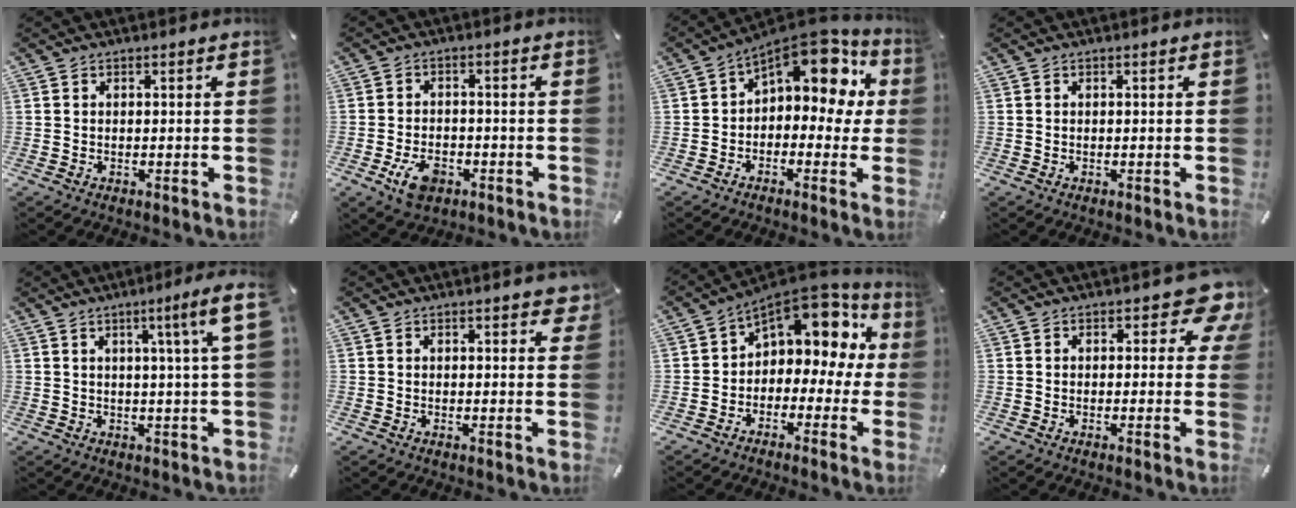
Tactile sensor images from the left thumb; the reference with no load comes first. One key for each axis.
{"total": 6.7, "fx": -3.0, "fy": 4.3, "fz": 4.1, "tx": -0.080, "ty": 0.009, "tz": -0.057}
{"total": 12.5, "fx": 6.2, "fy": 7.0, "fz": 8.3, "tx": -0.126, "ty": -0.042, "tz": 0.111}
{"total": 0.0}
{"total": 9.0, "fx": 3.6, "fy": -0.4, "fz": 8.3, "tx": -0.135, "ty": -0.011, "tz": 0.054}
{"total": 2.9, "fx": 1.9, "fy": 1.1, "fz": 2.0, "tx": -0.021, "ty": -0.008, "tz": 0.027}
{"total": 10.8, "fx": 5.6, "fy": 6.8, "fz": 6.3, "tx": -0.093, "ty": -0.050, "tz": 0.094}
{"total": 8.4, "fx": 3.8, "fy": 4.2, "fz": 6.3, "tx": -0.061, "ty": -0.018, "tz": 0.058}